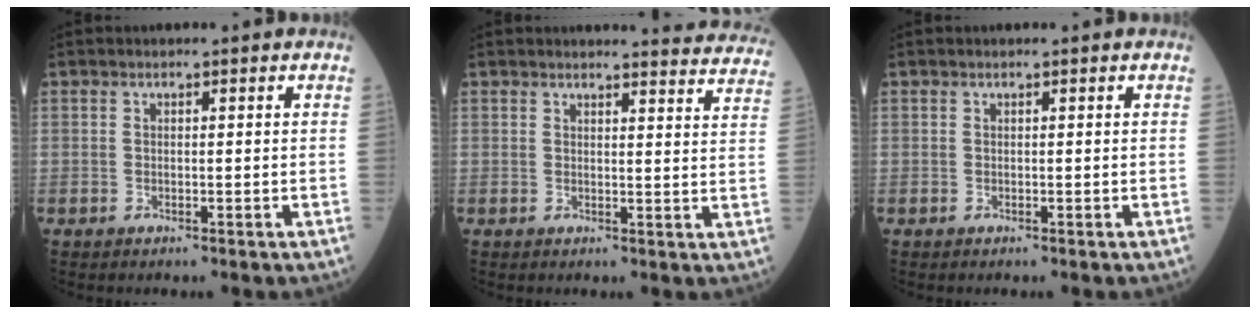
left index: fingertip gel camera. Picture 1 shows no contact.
{"total": 11.6, "force": [11.5, 0.7, 1.4], "torque": [0.014, -0.068, 0.094]}
{"total": 0.0}